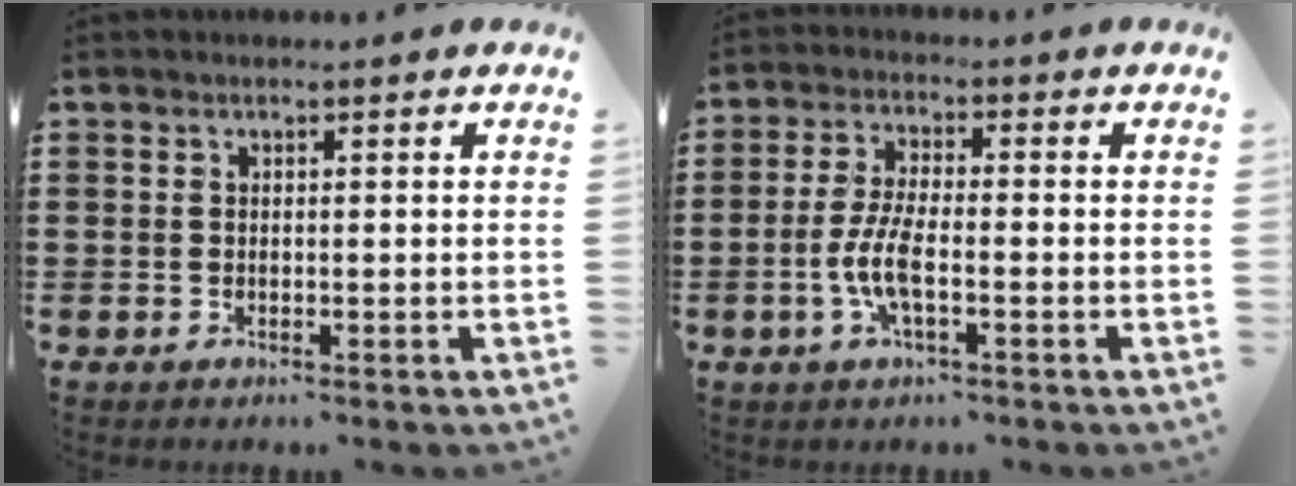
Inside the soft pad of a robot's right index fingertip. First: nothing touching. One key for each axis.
{"total": 5.8, "fx": -1.7, "fy": 1.7, "fz": 5.3, "tx": -0.126, "ty": -0.008, "tz": -0.038}